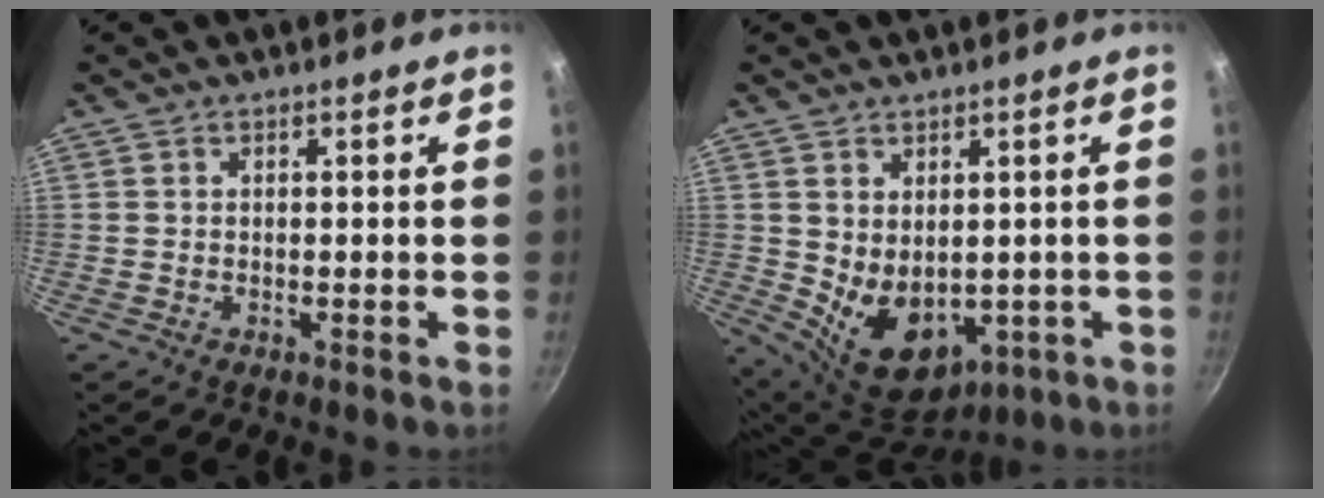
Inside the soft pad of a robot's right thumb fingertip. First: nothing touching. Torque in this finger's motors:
{"motor_torque": [-1.08, 1.37, -0.17, 0.21, 0.33]}